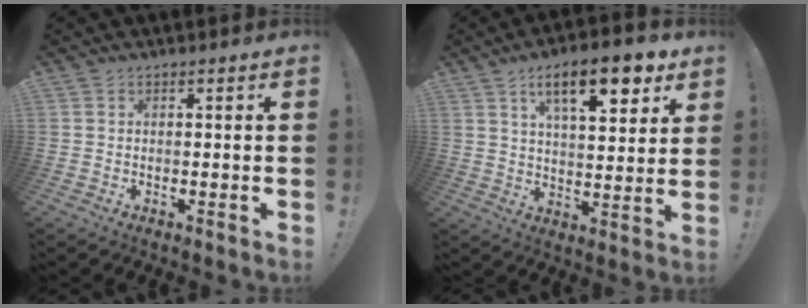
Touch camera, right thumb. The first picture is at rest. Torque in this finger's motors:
{"motor_torque": [0.38, 1.65, 1.40, 0.71, 0.23]}